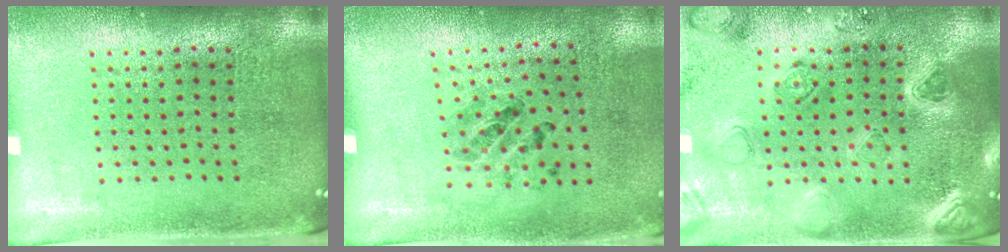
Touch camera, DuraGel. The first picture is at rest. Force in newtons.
{"total": 1.3, "press": 0.7, "slide": 1.2}
{"total": 2.2, "press": 2.2, "slide": 0.2}